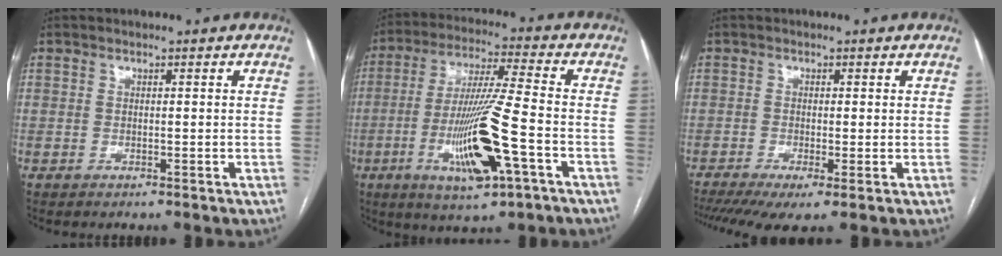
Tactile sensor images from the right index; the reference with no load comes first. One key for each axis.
{"total": 15.0, "fx": -5.1, "fy": 0.6, "fz": 14.2, "tx": -0.281, "ty": -0.015, "tz": -0.088}
{"total": 6.9, "fx": -3.9, "fy": 1.7, "fz": 5.4, "tx": -0.096, "ty": -0.014, "tz": -0.069}